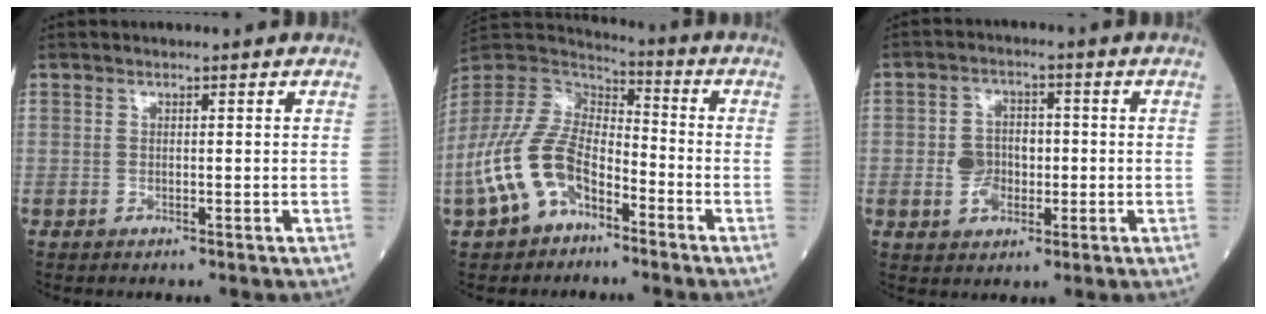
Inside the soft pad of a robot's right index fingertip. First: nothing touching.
{"total": 13.5, "force": [-6.4, 7.3, 9.3], "torque": [-0.214, 0.014, -0.126]}
{"total": 5.5, "force": [-1.0, 4.0, 3.6], "torque": [-0.070, 0.012, -0.016]}